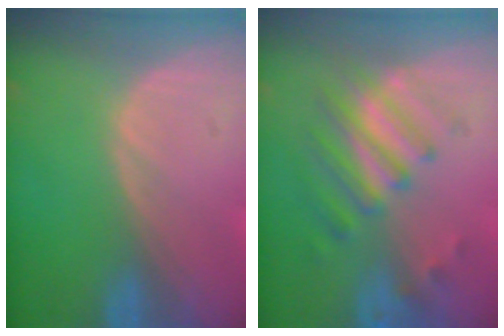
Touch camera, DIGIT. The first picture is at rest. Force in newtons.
{"total": 7.7, "press": 6.8, "slide": 3.5}